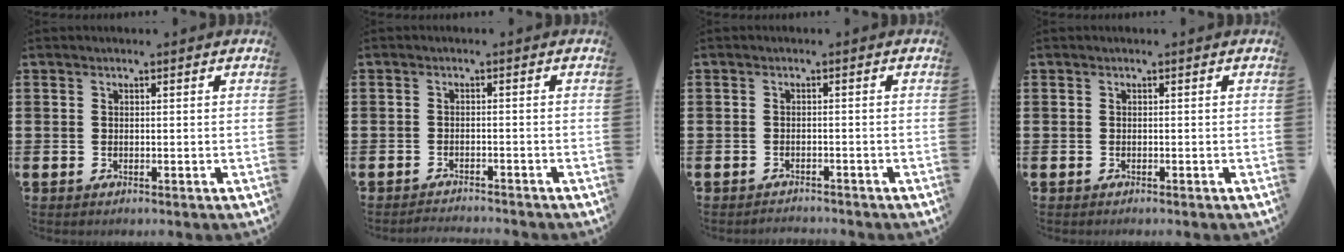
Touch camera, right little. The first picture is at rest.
{"total": 1.4, "force": [-1.4, -0.1, 0.0], "torque": [-0.003, 0.004, -0.029]}
{"total": 1.1, "force": [-1.1, 0.0, -0.1], "torque": [-0.001, 0.003, -0.024]}
{"total": 0.0}